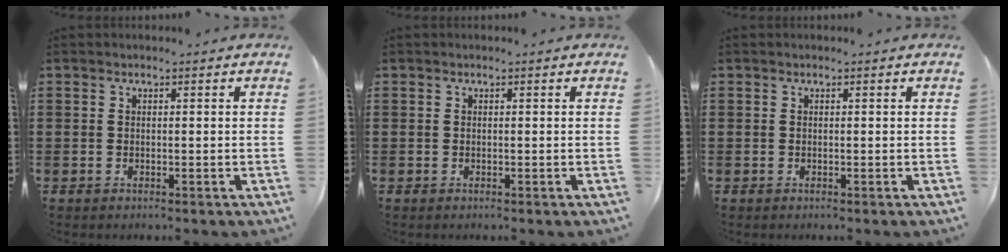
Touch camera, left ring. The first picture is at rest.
{"total": 0.0}
{"total": 0.0}